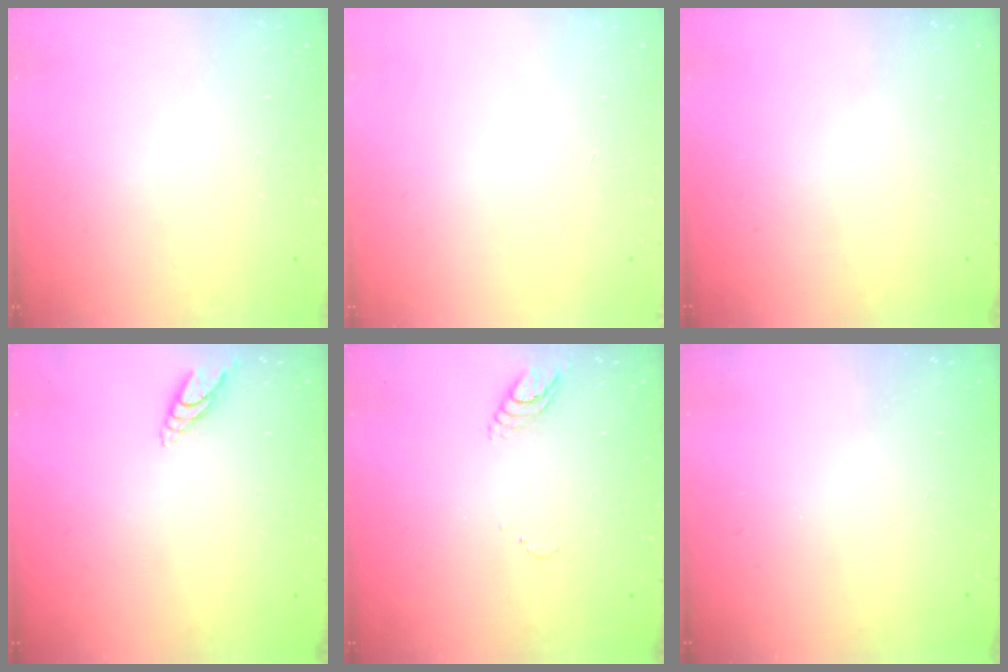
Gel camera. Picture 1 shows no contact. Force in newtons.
{"total": 0.0}
{"total": 0.0}
{"total": 6.2, "press": 6.2, "slide": 0.7}
{"total": 3.4, "press": 3.4, "slide": 0.4}
{"total": 0.0}